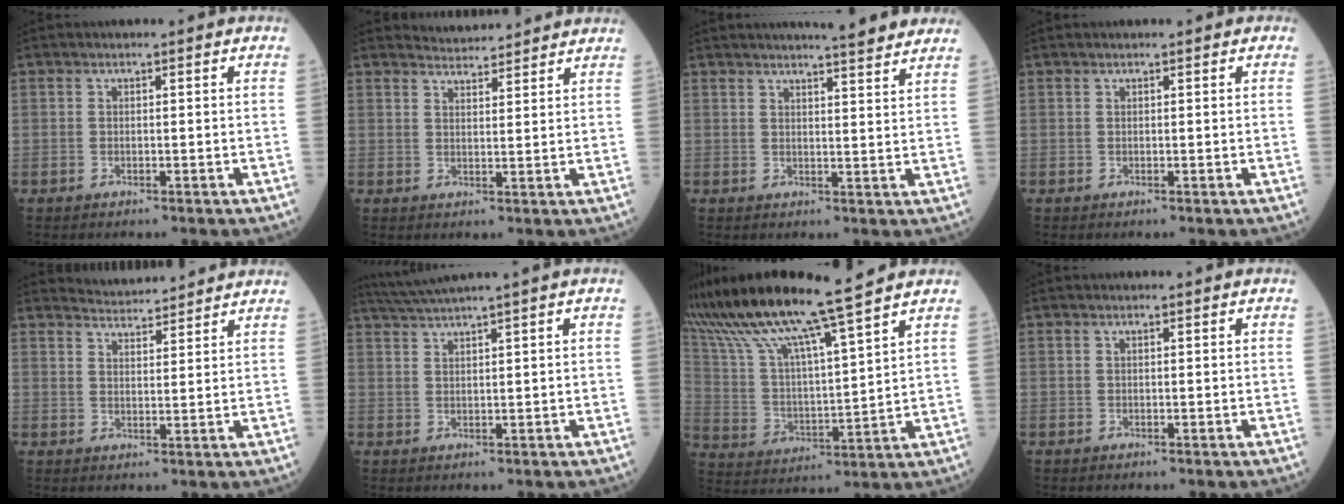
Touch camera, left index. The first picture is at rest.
{"total": 5.1, "force": [5.0, 0.7, 0.3], "torque": [-0.012, 0.018, 0.068]}
{"total": 8.1, "force": [7.3, 0.3, 3.3], "torque": [-0.043, -0.004, 0.077]}
{"total": 0.0}
{"total": 5.7, "force": [5.7, 0.6, 0.3], "torque": [-0.013, 0.019, 0.082]}
{"total": 4.0, "force": [3.2, -1.6, 1.8], "torque": [-0.045, 0.007, 0.070]}
{"total": 19.0, "force": [15.8, -0.4, 10.5], "torque": [-0.198, 0.017, 0.284]}
{"total": 0.0}